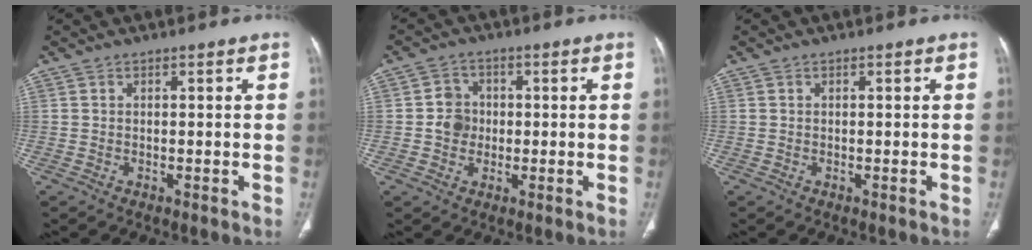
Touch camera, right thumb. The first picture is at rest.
{"total": 4.5, "force": [-0.2, 4.1, 1.9], "torque": [-0.012, 0.007, -0.009]}
{"total": 0.0}